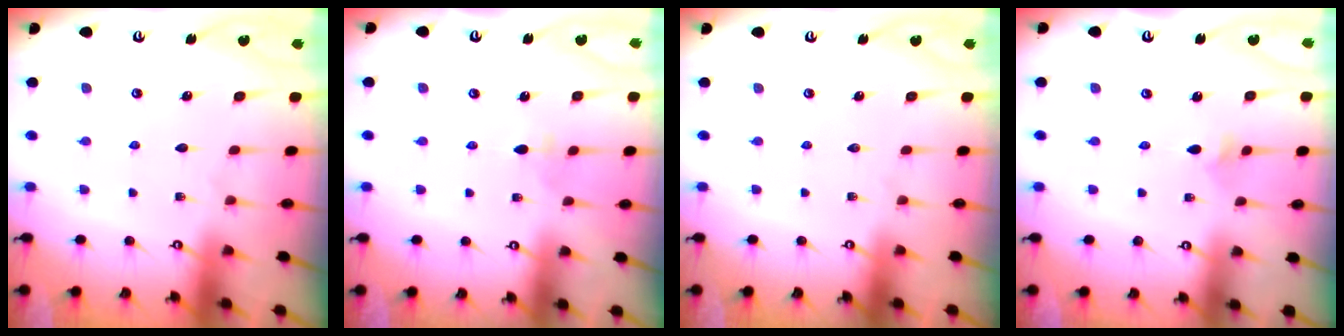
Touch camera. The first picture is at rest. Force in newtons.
{"total": 2.7, "press": 2.6, "slide": 0.6}
{"total": 0.0}
{"total": 2.1, "press": 2.1, "slide": 0.5}